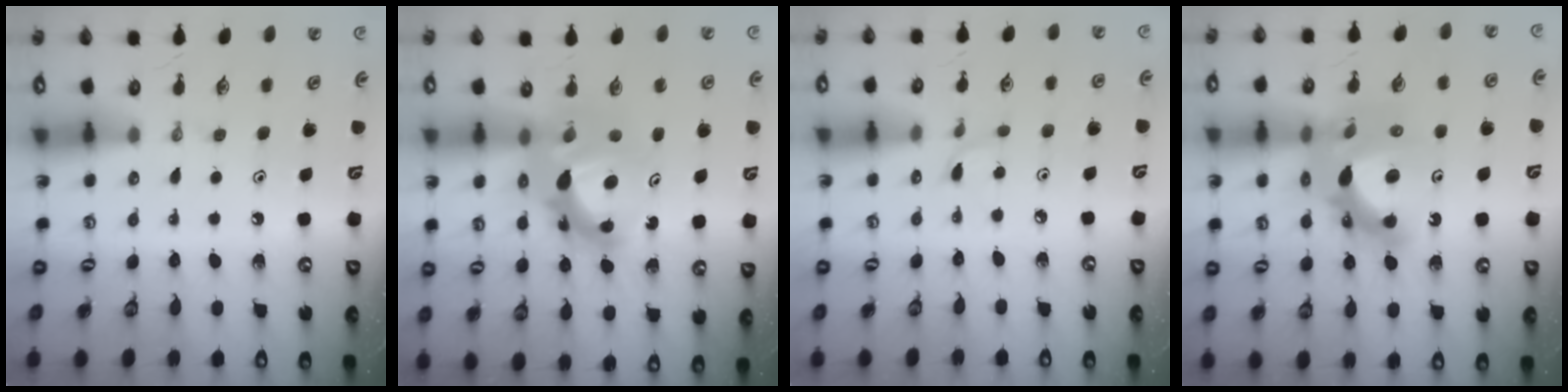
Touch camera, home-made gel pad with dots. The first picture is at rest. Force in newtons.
{"total": 12.7, "press": 12.6, "slide": 1.2}
{"total": 2.8, "press": 2.8, "slide": 0.4}
{"total": 15.9, "press": 15.8, "slide": 1.5}